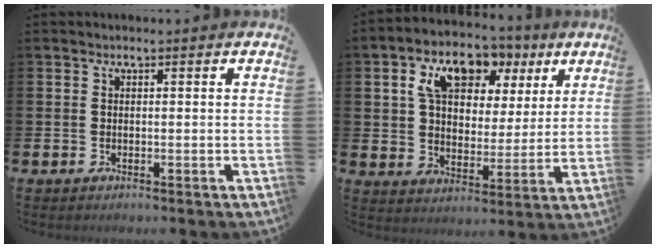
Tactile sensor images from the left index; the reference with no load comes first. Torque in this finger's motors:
{"motor_torque": [2.14, 0.00, 1.05, 0.13]}